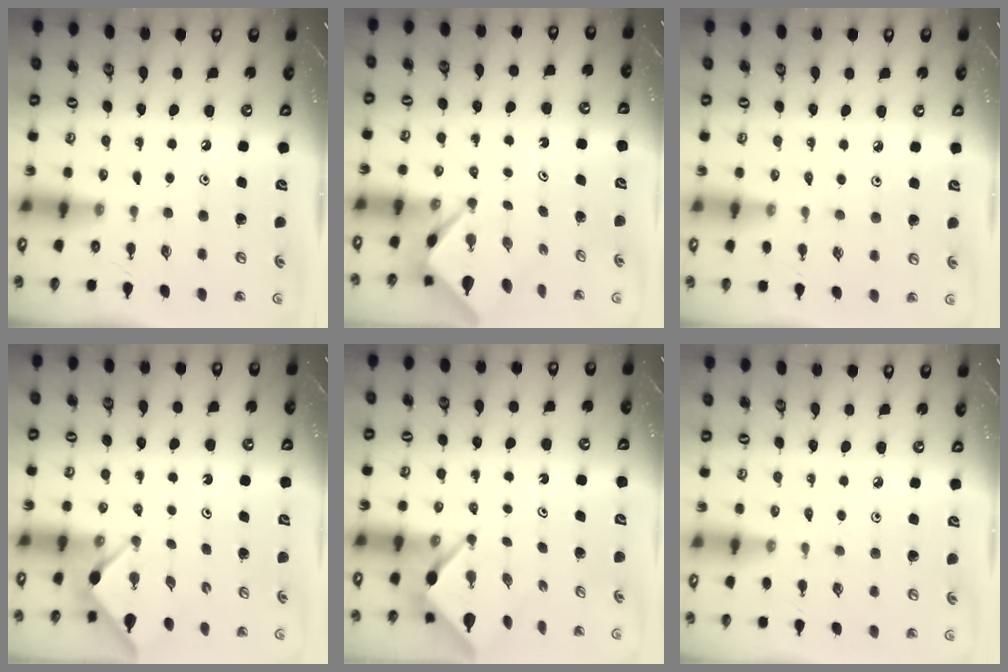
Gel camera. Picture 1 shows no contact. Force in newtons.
{"total": 2.5, "press": 2.5, "slide": 0.2}
{"total": 3.6, "press": 3.5, "slide": 0.7}
{"total": 2.9, "press": 2.9, "slide": 0.4}
{"total": 3.1, "press": 3.1, "slide": 0.2}
{"total": 1.1, "press": 1.0, "slide": 0.4}